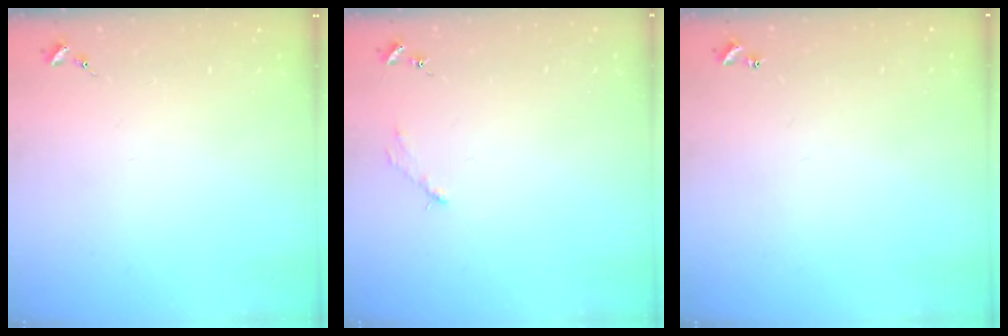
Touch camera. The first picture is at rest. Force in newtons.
{"total": 2.6, "press": 2.6, "slide": 0.3}
{"total": 0.9, "press": 0.9, "slide": 0.2}